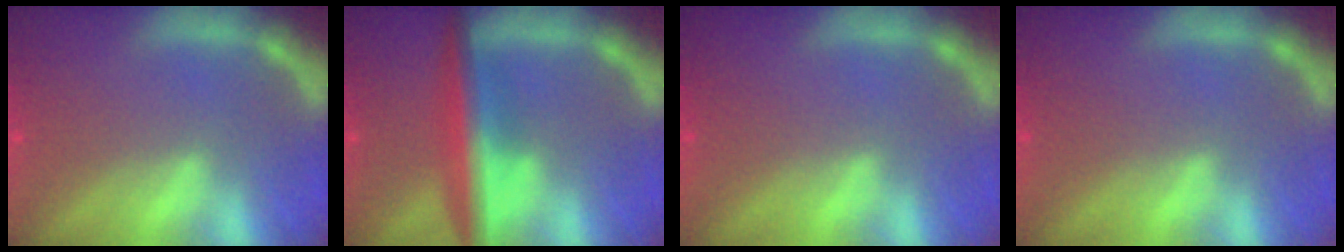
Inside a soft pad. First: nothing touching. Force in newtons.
{"total": 6.0}
{"total": 0.0}
{"total": 0.0}